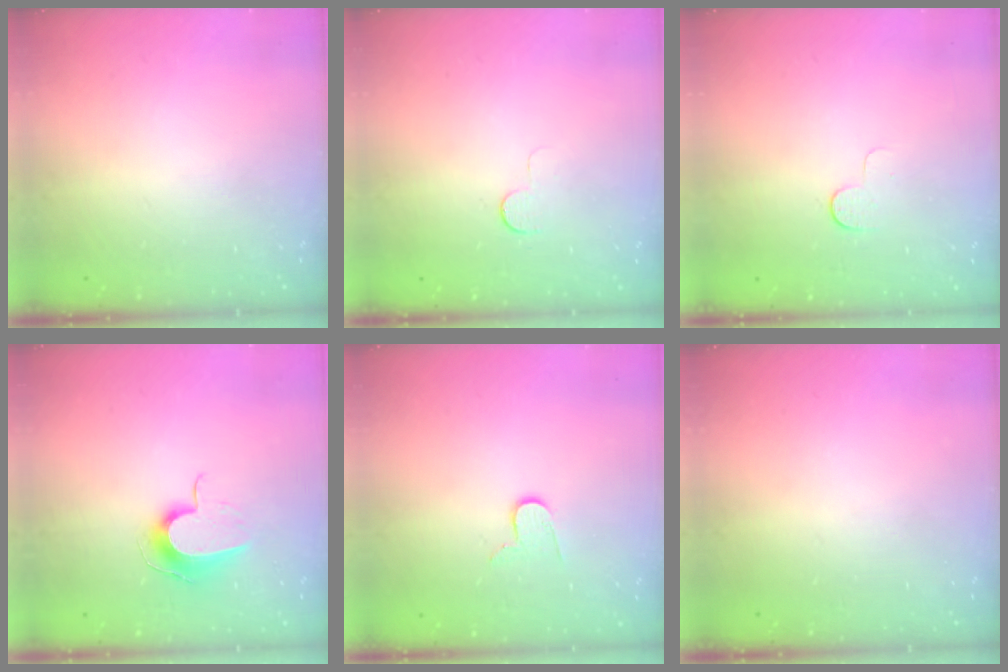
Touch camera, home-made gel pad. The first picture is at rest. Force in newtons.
{"total": 5.3, "press": 5.3, "slide": 0.5}
{"total": 4.2, "press": 4.1, "slide": 1.0}
{"total": 9.8, "press": 9.8, "slide": 0.1}
{"total": 7.0, "press": 7.0, "slide": 0.6}
{"total": 0.0}